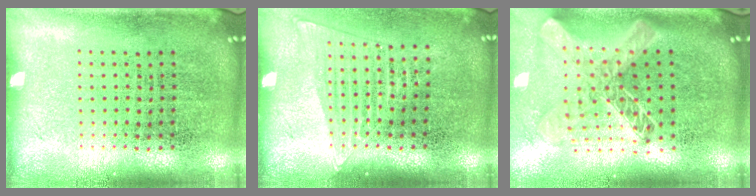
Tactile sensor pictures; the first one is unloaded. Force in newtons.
{"total": 1.3, "press": 1.2, "slide": 0.6}
{"total": 1.8, "press": 1.5, "slide": 0.9}